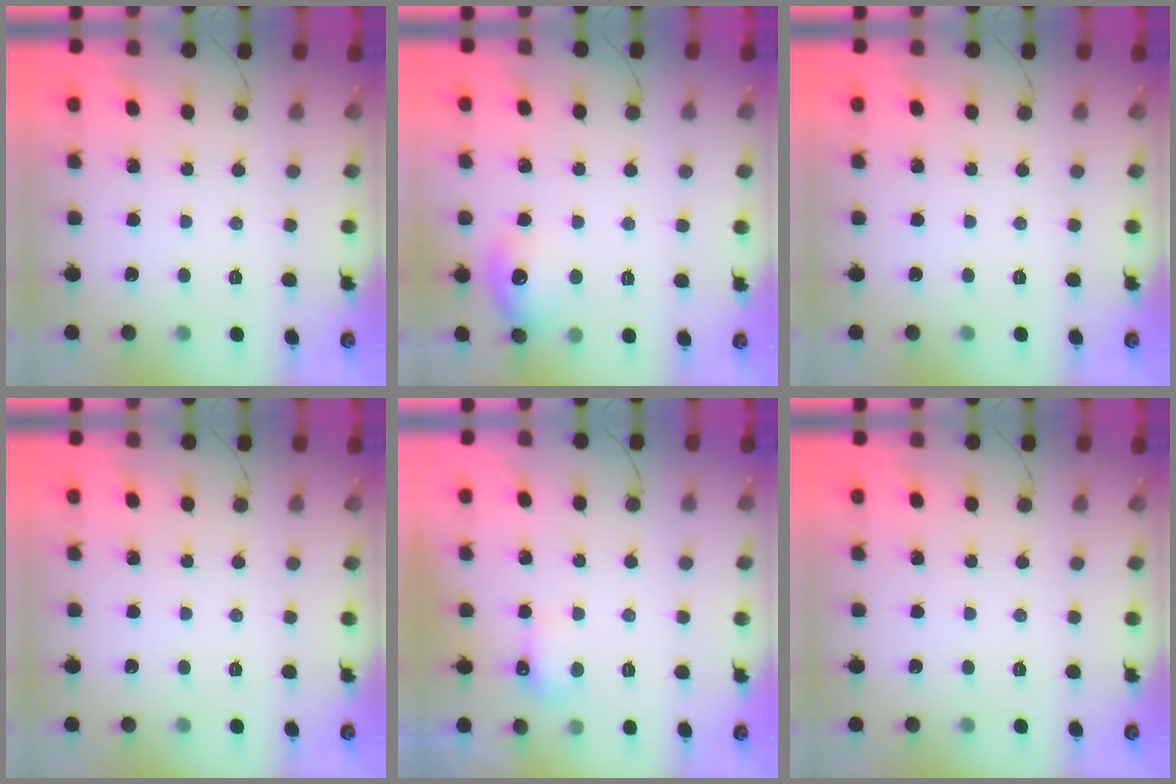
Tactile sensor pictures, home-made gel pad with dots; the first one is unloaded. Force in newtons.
{"total": 11.0, "press": 10.9, "slide": 0.9}
{"total": 0.0}
{"total": 0.0}
{"total": 4.6, "press": 4.4, "slide": 1.3}
{"total": 0.0}